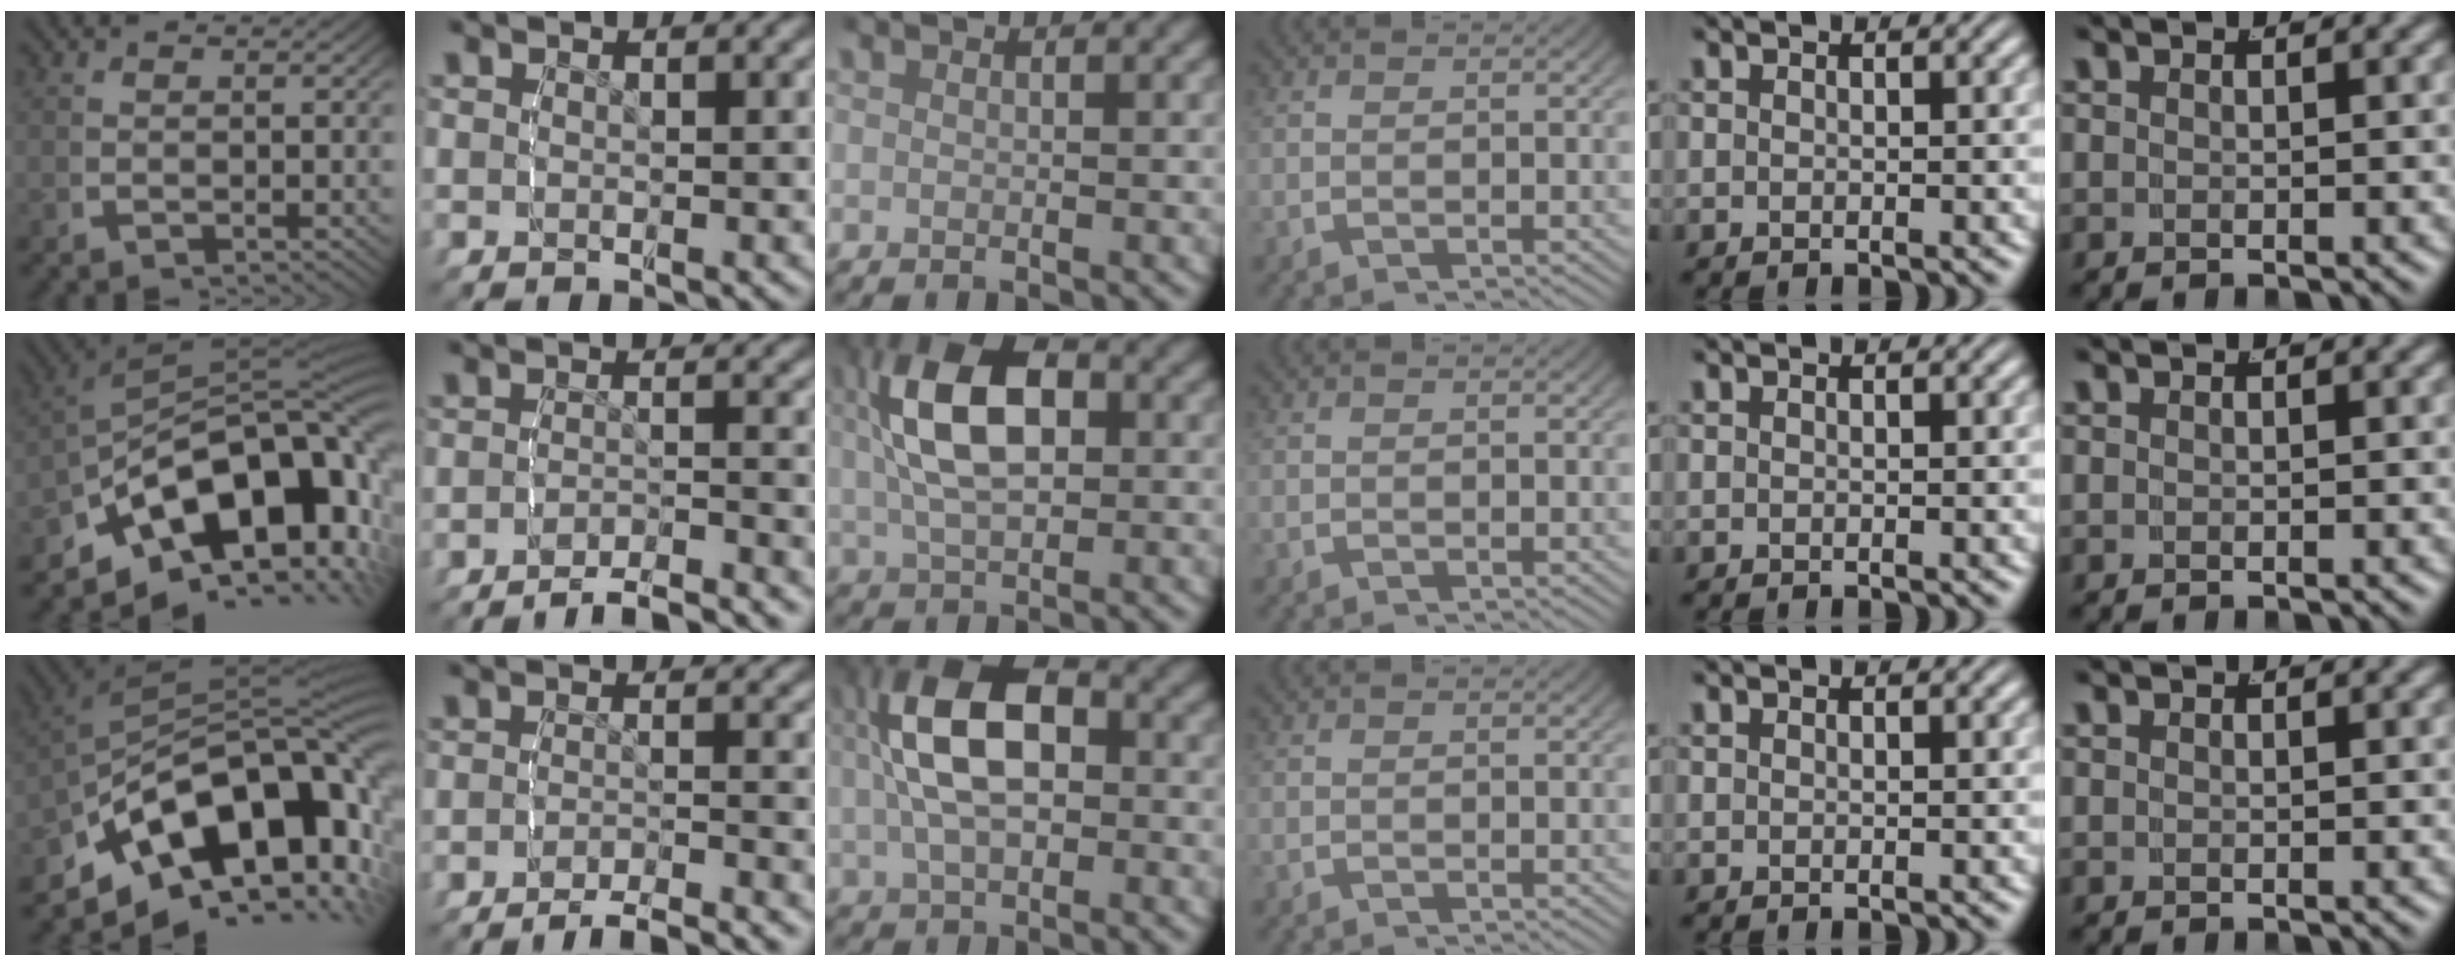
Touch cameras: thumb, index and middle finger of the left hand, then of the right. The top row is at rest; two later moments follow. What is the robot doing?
{"motion": "lift_and_place", "object": "legos"}